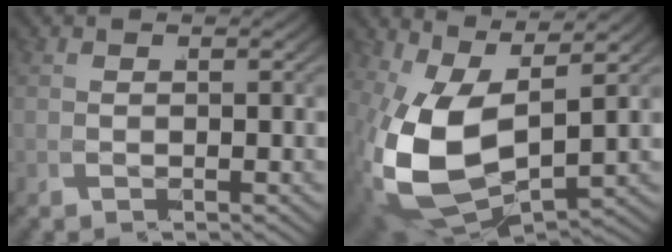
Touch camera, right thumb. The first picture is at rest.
{"total": 12.5, "force": [-0.5, 8.0, 9.6], "torque": [-0.246, -0.068, 0.030]}